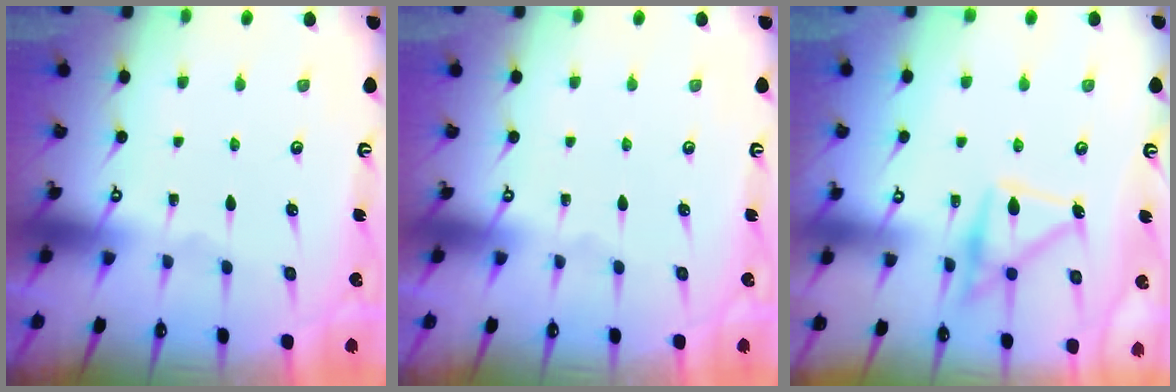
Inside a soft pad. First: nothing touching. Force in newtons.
{"total": 0.0}
{"total": 16.9, "press": 16.9, "slide": 0.8}